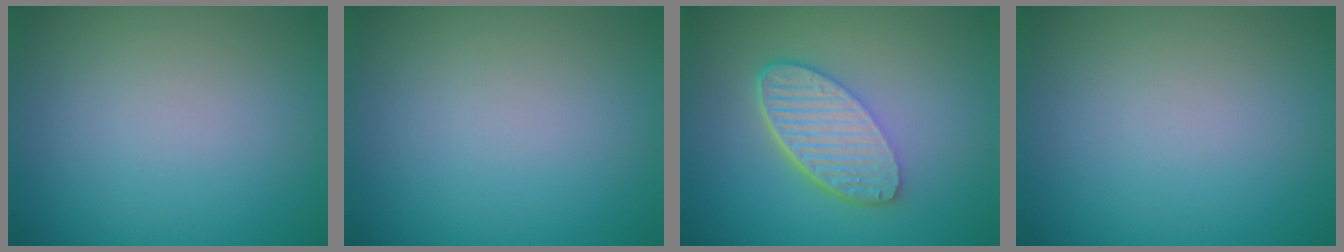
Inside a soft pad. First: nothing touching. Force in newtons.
{"total": 0.0}
{"total": 5.9, "press": 4.3, "slide": 4.1}
{"total": 0.0}